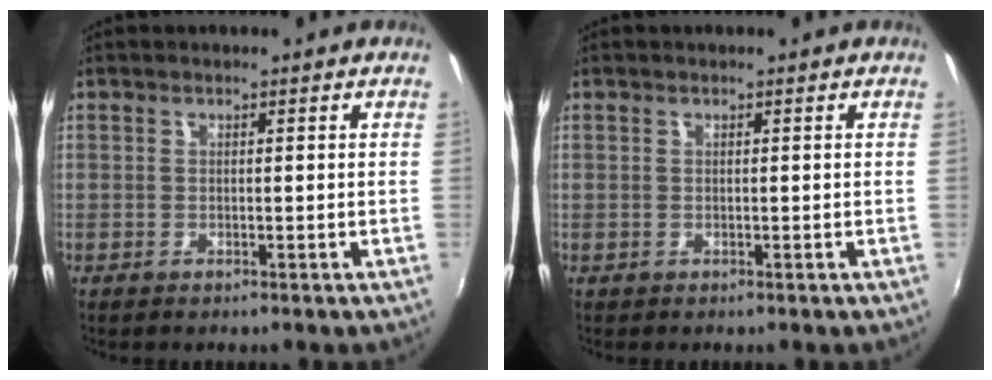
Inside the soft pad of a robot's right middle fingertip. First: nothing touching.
{"total": 0.0}